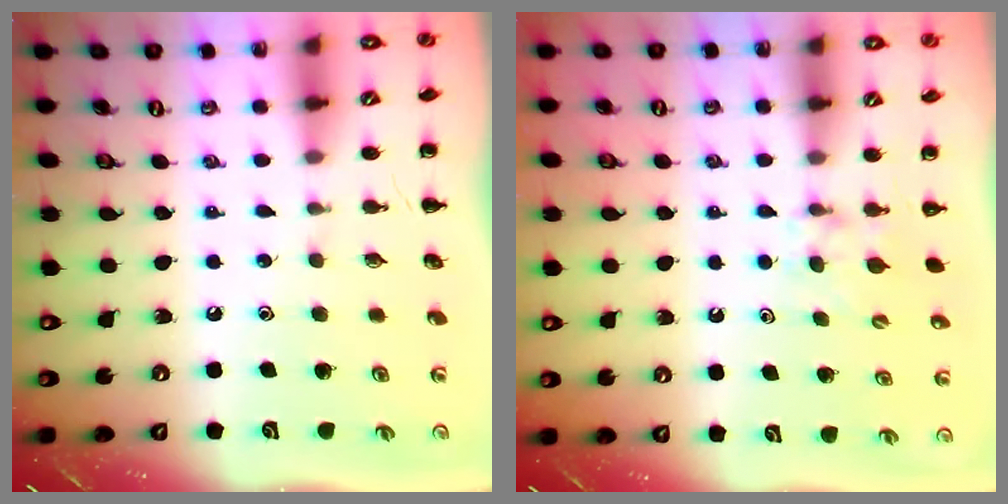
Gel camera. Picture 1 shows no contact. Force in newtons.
{"total": 3.7, "press": 3.4, "slide": 1.4}